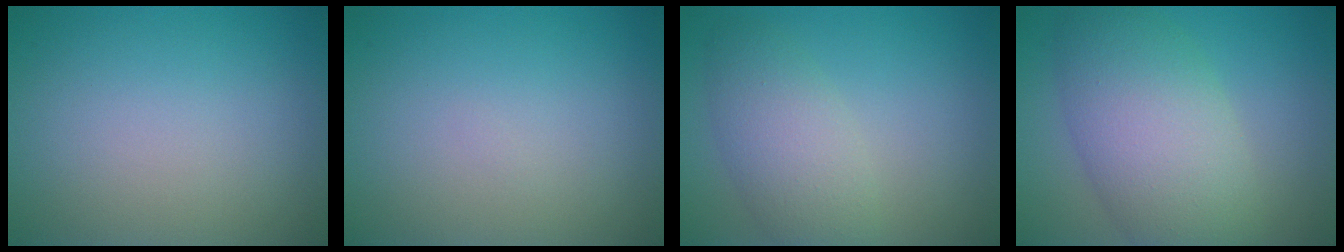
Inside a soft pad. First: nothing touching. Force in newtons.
{"total": 0.0}
{"total": 4.1, "press": 4.1, "slide": 0.2}
{"total": 8.3, "press": 8.3, "slide": 0.4}